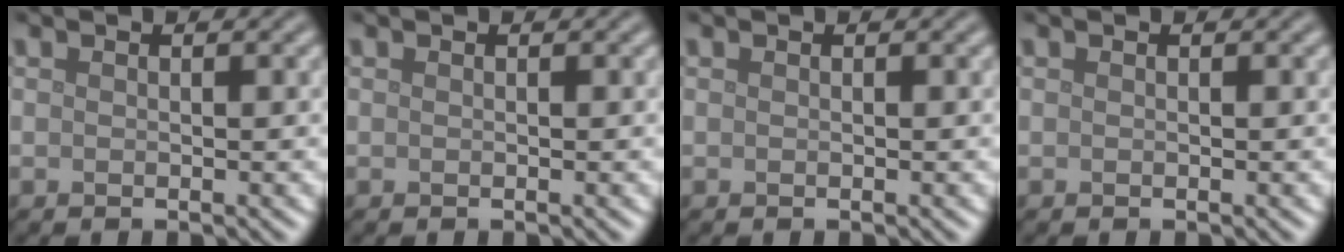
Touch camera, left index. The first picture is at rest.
{"total": 0.0}
{"total": 0.0}
{"total": 0.0}